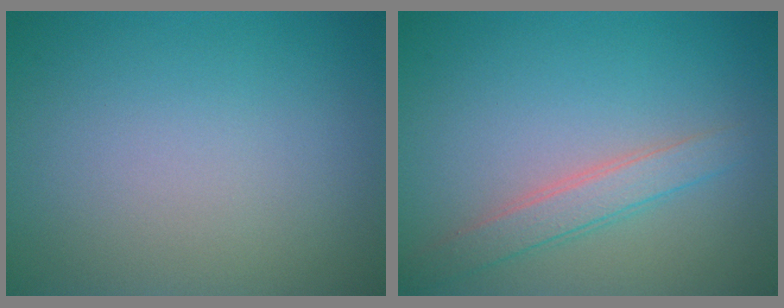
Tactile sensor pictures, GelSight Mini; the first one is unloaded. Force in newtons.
{"total": 2.5, "press": 2.5, "slide": 0.1}